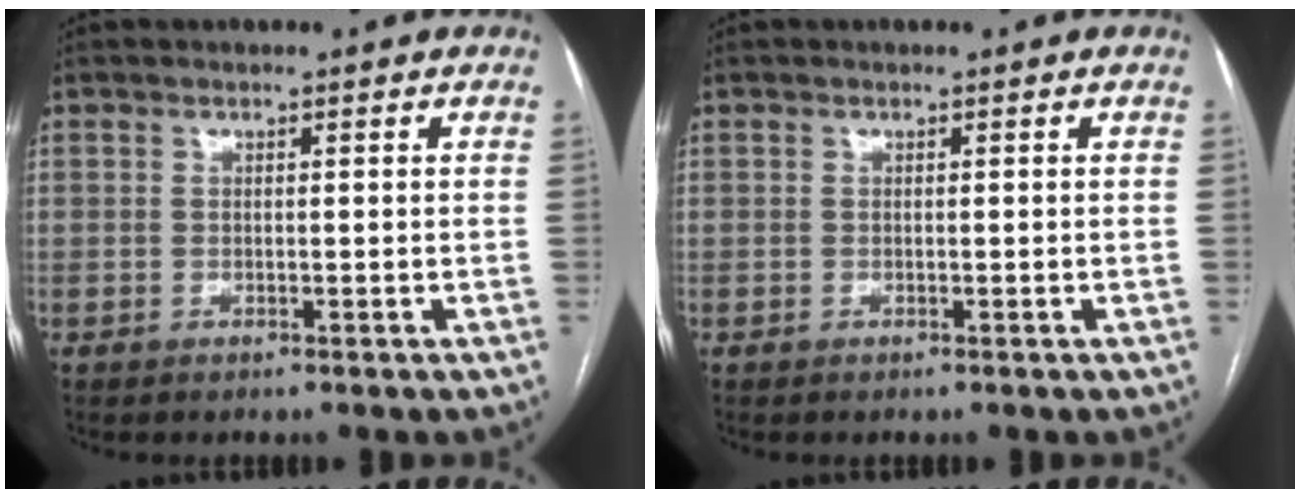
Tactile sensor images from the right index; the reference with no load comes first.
{"total": 0.0}